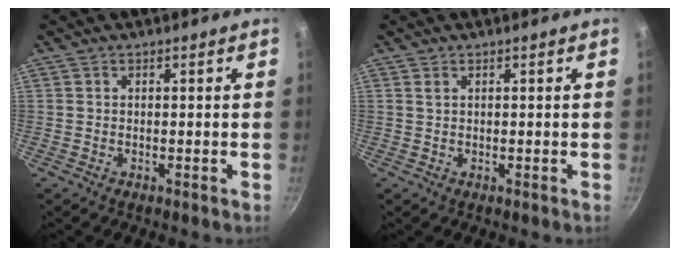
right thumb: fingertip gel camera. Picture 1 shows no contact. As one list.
[{"total": 0.7, "force": [0.4, 0.3, 0.4], "torque": [-0.008, -0.001, 0.010]}]